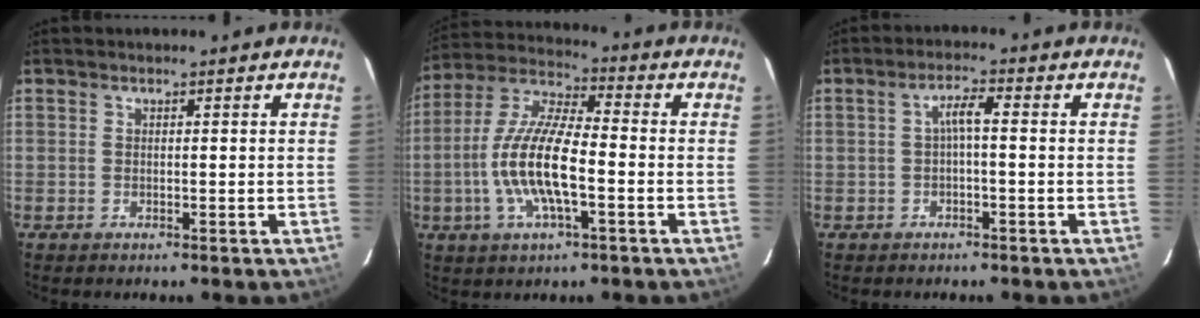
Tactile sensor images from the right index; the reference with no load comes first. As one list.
[{"total": 14.2, "force": [-3.4, 4.0, 13.2], "torque": [-0.270, -0.002, -0.068]}, {"total": 3.2, "force": [-0.5, 0.9, 3.0], "torque": [-0.057, 0.012, -0.007]}]